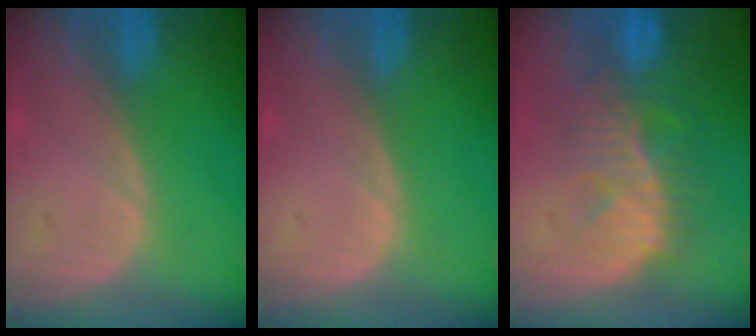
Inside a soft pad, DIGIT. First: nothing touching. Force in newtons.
{"total": 0.0}
{"total": 10.4, "press": 8.9, "slide": 5.4}